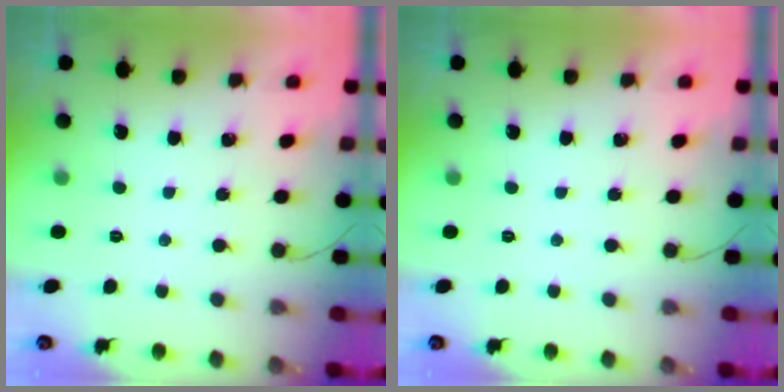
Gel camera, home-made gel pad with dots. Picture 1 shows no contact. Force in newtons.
{"total": 0.0}